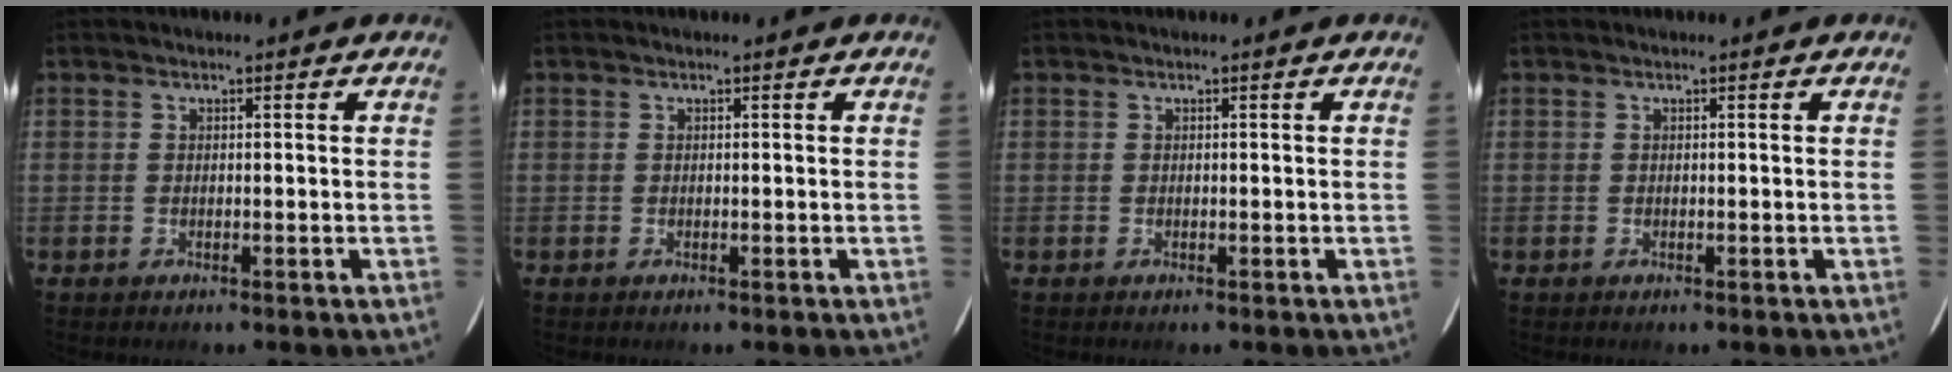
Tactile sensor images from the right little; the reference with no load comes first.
{"total": 0.0}
{"total": 0.0}
{"total": 0.0}